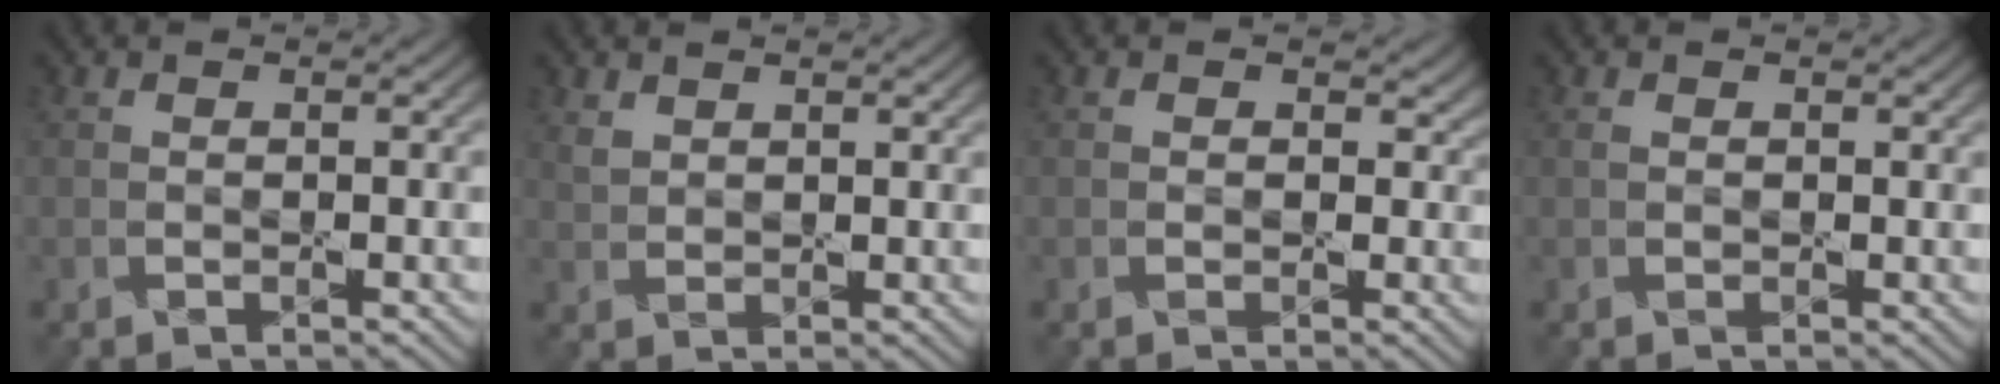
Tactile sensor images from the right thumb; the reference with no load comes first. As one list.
[{"total": 1.9, "force": [1.4, 1.0, 0.7], "torque": [-0.022, -0.002, 0.032]}, {"total": 2.1, "force": [0.6, 1.8, 0.9], "torque": [-0.021, -0.007, 0.001]}, {"total": 1.0, "force": [0.3, 0.6, 0.7], "torque": [-0.017, -0.002, 0.008]}]